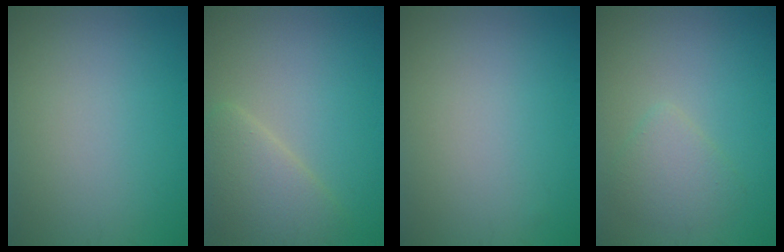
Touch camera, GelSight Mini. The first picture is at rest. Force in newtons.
{"total": 4.0, "press": 4.0, "slide": 0.4}
{"total": 0.0}
{"total": 2.5, "press": 2.5, "slide": 0.2}